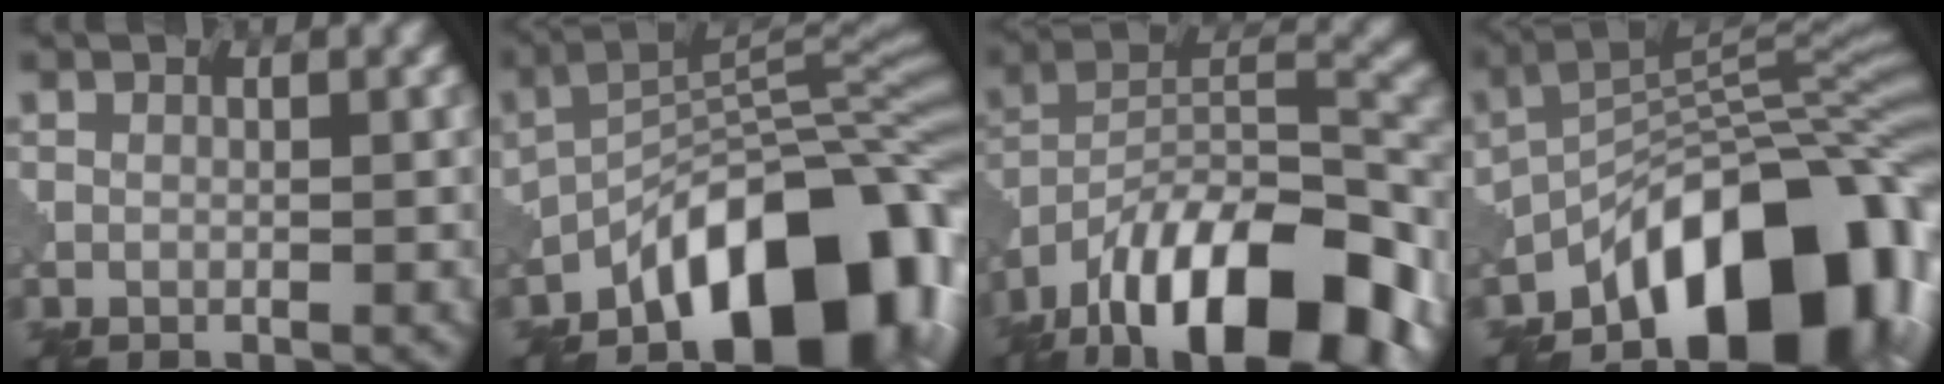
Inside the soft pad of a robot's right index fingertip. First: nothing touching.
{"total": 12.0, "force": [-6.2, 5.7, 8.4], "torque": [-0.094, 0.008, -0.101]}
{"total": 15.9, "force": [-10.4, 6.6, 10.1], "torque": [-0.176, 0.019, -0.174]}
{"total": 12.9, "force": [-7.4, 6.5, 8.4], "torque": [-0.092, 0.012, -0.118]}